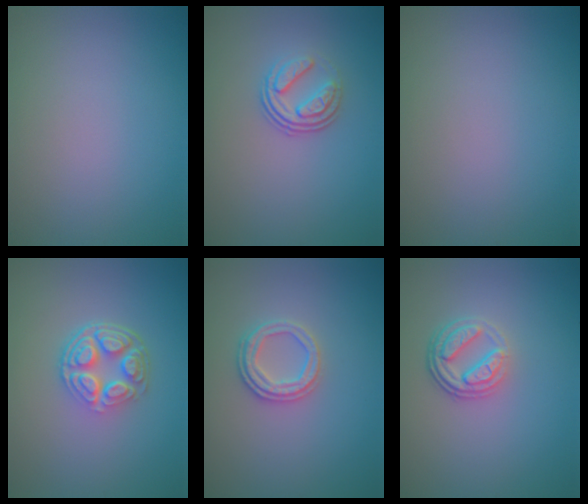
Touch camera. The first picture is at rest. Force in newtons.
{"total": 3.3, "press": 2.3, "slide": 2.4}
{"total": 0.0}
{"total": 5.2, "press": 3.7, "slide": 3.6}
{"total": 2.5, "press": 2.4, "slide": 0.8}
{"total": 3.8, "press": 2.7, "slide": 2.7}